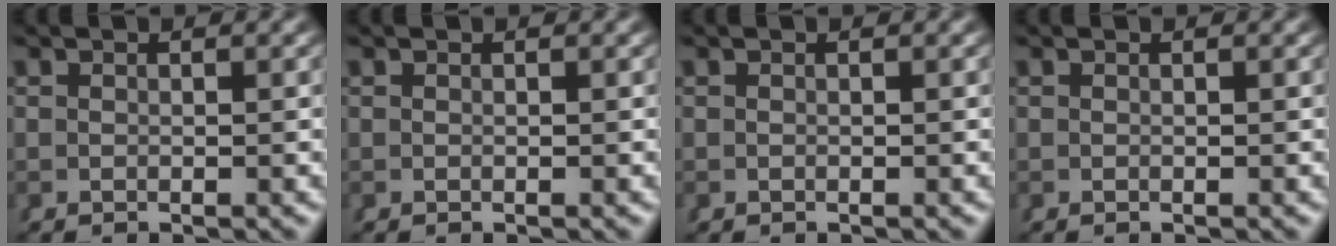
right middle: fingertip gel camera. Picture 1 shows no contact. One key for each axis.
{"total": 0.0}
{"total": 0.0}
{"total": 0.0}